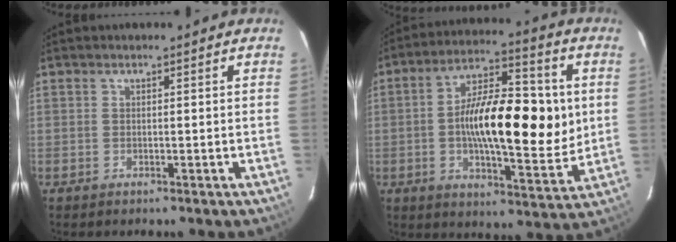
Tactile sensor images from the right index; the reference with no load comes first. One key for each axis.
{"total": 18.3, "fx": 0.5, "fy": 5.7, "fz": 17.3, "tx": -0.286, "ty": 0.015, "tz": 0.005}